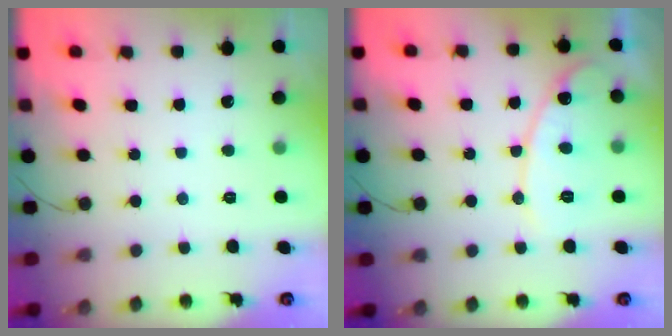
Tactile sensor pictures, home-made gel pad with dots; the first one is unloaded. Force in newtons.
{"total": 11.5, "press": 11.4, "slide": 1.0}